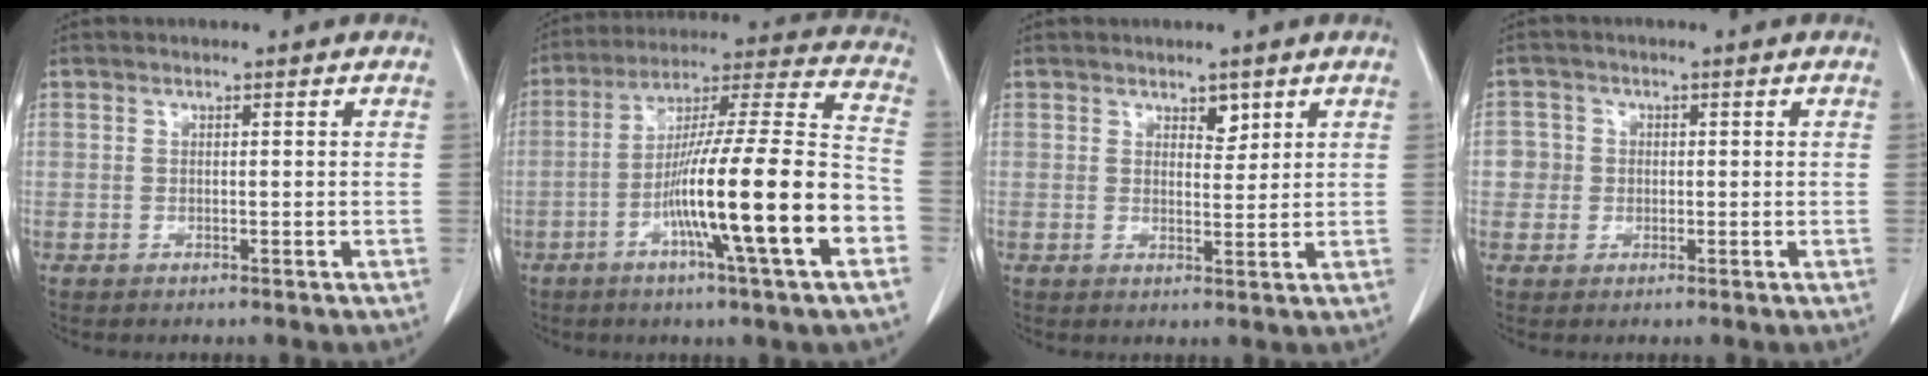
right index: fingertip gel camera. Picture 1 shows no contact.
{"total": 20.1, "force": [-6.9, 0.1, 18.9], "torque": [-0.296, -0.003, -0.116]}
{"total": 2.2, "force": [1.5, 1.1, 1.2], "torque": [-0.016, -0.004, 0.027]}
{"total": 3.1, "force": [0.0, 3.1, 0.1], "torque": [0.014, 0.012, 0.000]}